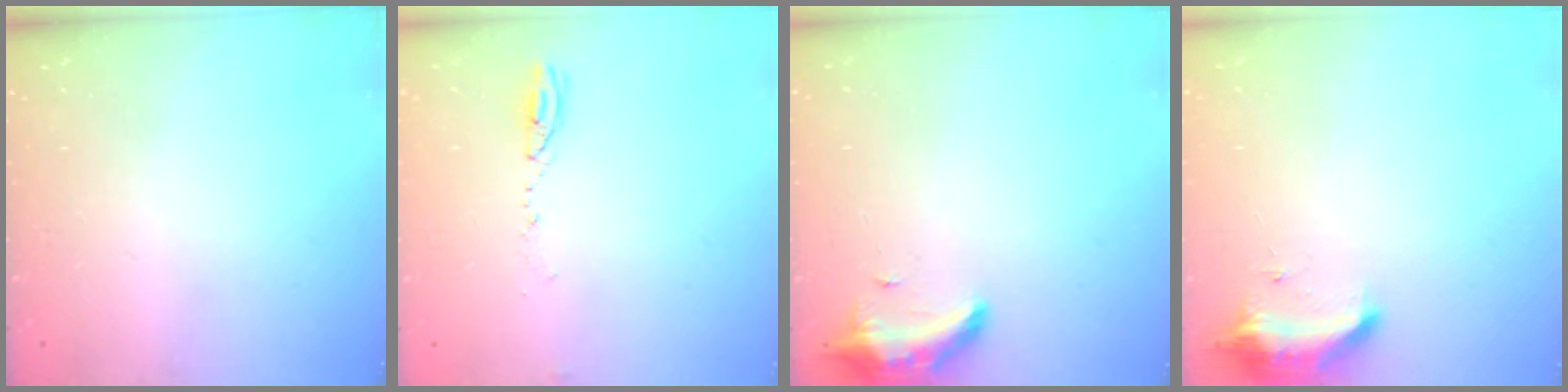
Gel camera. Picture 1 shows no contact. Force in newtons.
{"total": 3.7, "press": 3.6, "slide": 1.1}
{"total": 8.3, "press": 8.2, "slide": 1.5}
{"total": 9.1, "press": 9.1, "slide": 0.0}